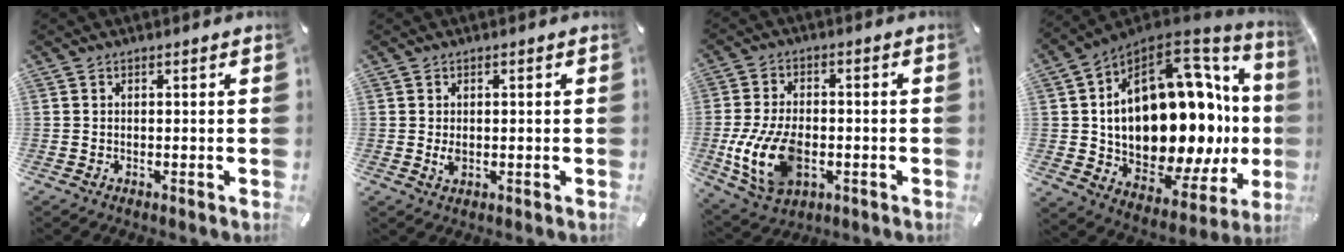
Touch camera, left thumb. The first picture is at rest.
{"total": 2.0, "force": [0.0, 1.3, 1.5], "torque": [-0.037, -0.001, -0.004]}
{"total": 13.9, "force": [-3.3, 8.9, 10.1], "torque": [-0.215, 0.001, -0.057]}
{"total": 29.1, "force": [2.5, 16.8, 23.6], "torque": [-0.398, -0.061, 0.063]}